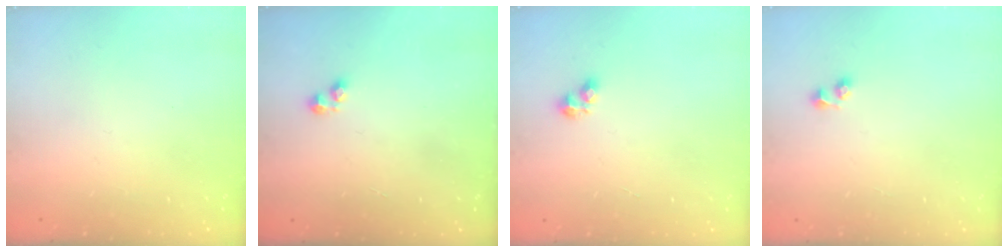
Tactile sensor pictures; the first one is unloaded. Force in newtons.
{"total": 2.3, "press": 2.3, "slide": 0.4}
{"total": 3.2, "press": 3.2, "slide": 0.5}
{"total": 3.0, "press": 2.8, "slide": 1.2}